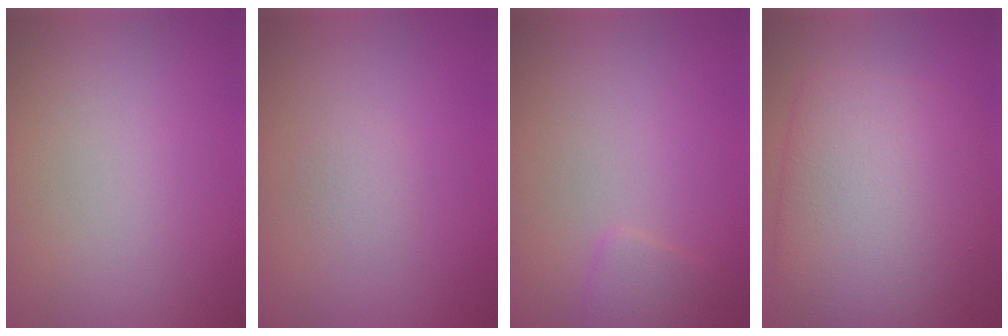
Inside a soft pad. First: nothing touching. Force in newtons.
{"total": 0.8, "press": 0.8, "slide": 0.1}
{"total": 1.2, "press": 1.2, "slide": 0.1}
{"total": 9.0, "press": 9.0, "slide": 0.0}